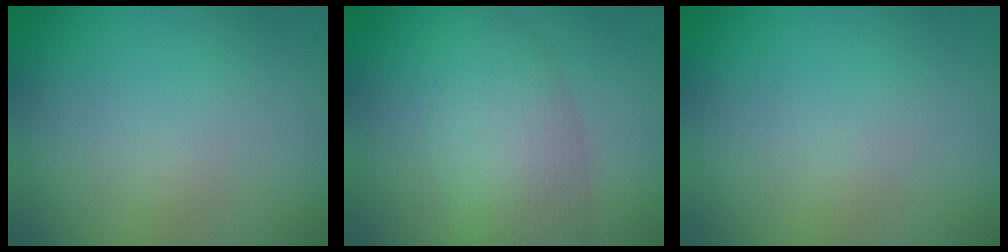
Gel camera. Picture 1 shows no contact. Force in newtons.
{"total": 5.6, "press": 5.6, "slide": 0.2}
{"total": 0.0}